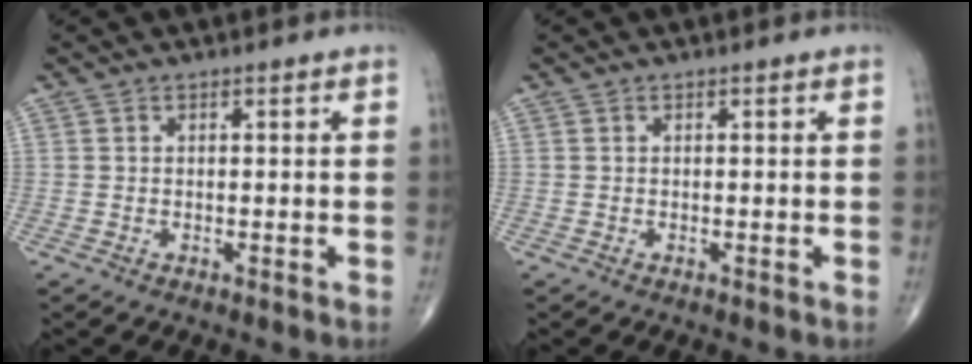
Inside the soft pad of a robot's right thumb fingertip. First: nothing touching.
{"total": 0.0}